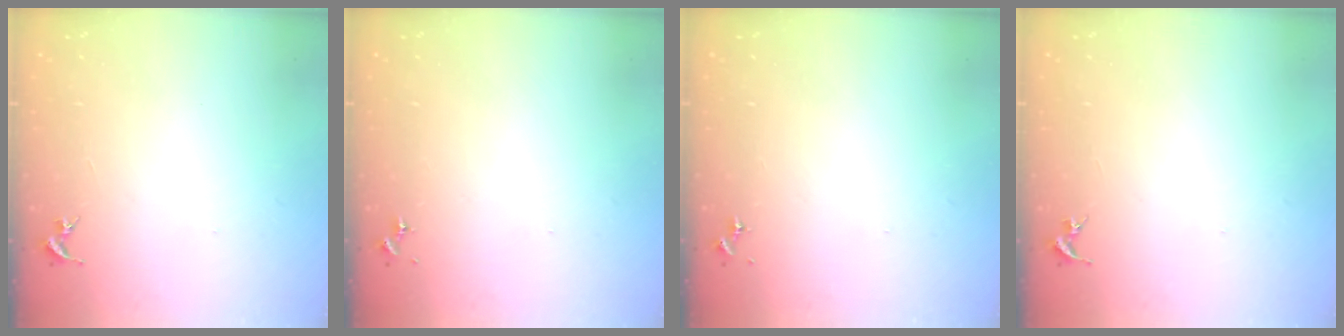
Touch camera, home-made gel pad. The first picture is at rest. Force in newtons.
{"total": 0.0}
{"total": 0.0}
{"total": 0.0}